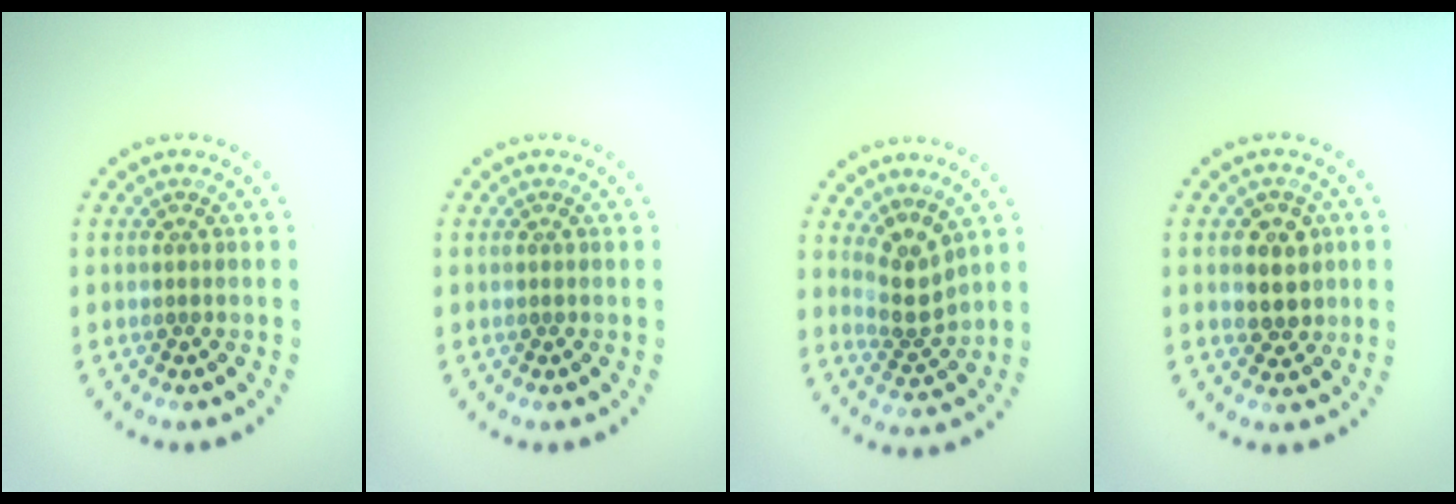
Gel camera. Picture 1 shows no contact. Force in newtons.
{"total": 0.0}
{"total": 2.8, "press": 2.0, "slide": 2.0}
{"total": 3.0, "press": 2.8, "slide": 0.9}